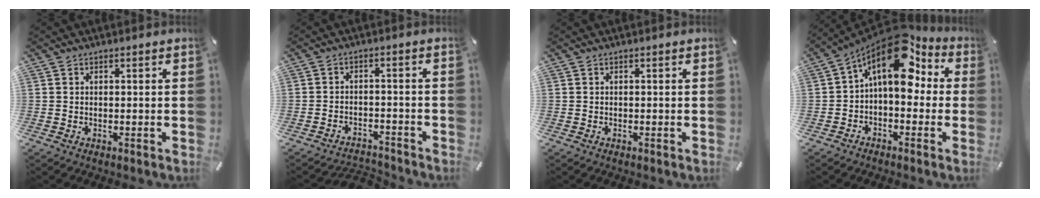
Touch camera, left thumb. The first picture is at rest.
{"total": 3.4, "force": [-3.0, 1.4, 0.7], "torque": [-0.013, 0.014, -0.060]}
{"total": 0.0}
{"total": 15.0, "force": [7.2, 7.9, 10.6], "torque": [-0.176, -0.050, 0.123]}